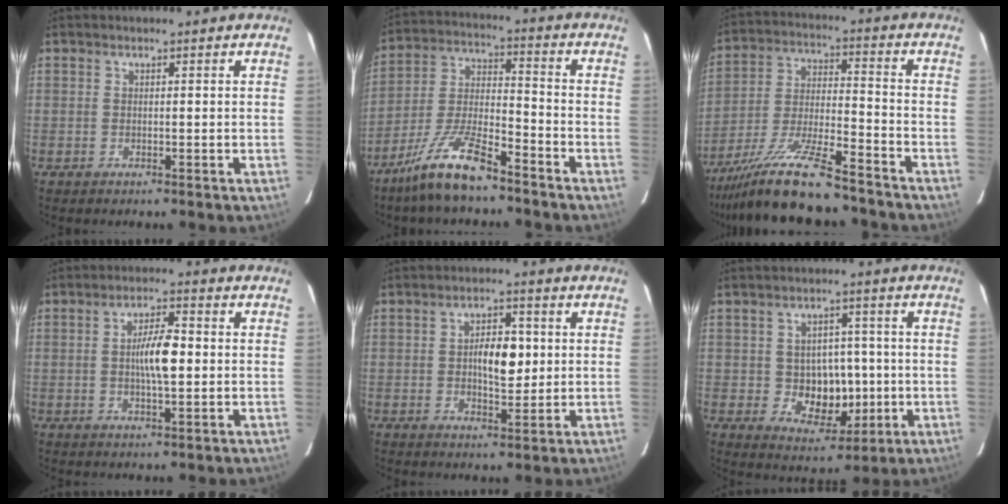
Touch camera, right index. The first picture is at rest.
{"total": 11.7, "force": [-8.8, 2.0, 7.4], "torque": [-0.157, -0.011, -0.170]}
{"total": 15.5, "force": [-12.8, 1.3, 8.6], "torque": [-0.174, -0.020, -0.230]}
{"total": 6.2, "force": [0.0, 1.3, 6.0], "torque": [-0.109, 0.006, -0.001]}
{"total": 6.2, "force": [0.5, 2.7, 5.6], "torque": [-0.091, 0.009, 0.011]}
{"total": 8.3, "force": [-0.8, 6.0, 5.7], "torque": [-0.083, 0.012, 0.000]}